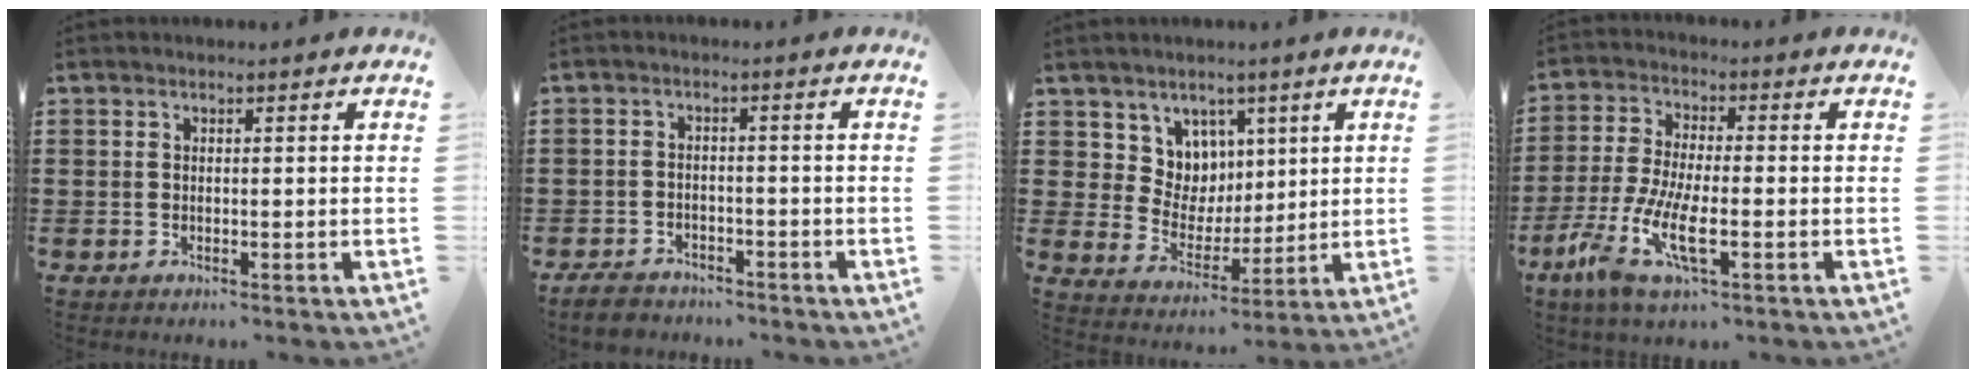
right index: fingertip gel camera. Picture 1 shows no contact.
{"total": 3.1, "force": [-2.9, 0.8, 0.4], "torque": [-0.018, 0.003, -0.062]}
{"total": 7.1, "force": [3.9, 5.9, 0.3], "torque": [-0.042, -0.019, 0.075]}
{"total": 9.2, "force": [-4.1, 2.4, 7.9], "torque": [-0.191, -0.019, -0.082]}